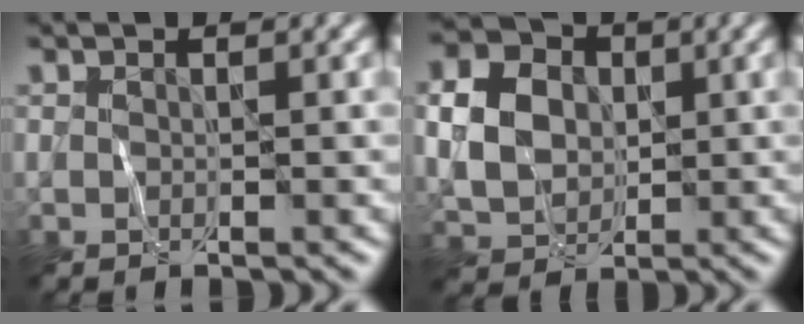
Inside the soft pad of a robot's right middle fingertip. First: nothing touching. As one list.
[{"total": 5.6, "force": [0.7, 4.5, 3.3], "torque": [-0.073, 0.008, 0.010]}]